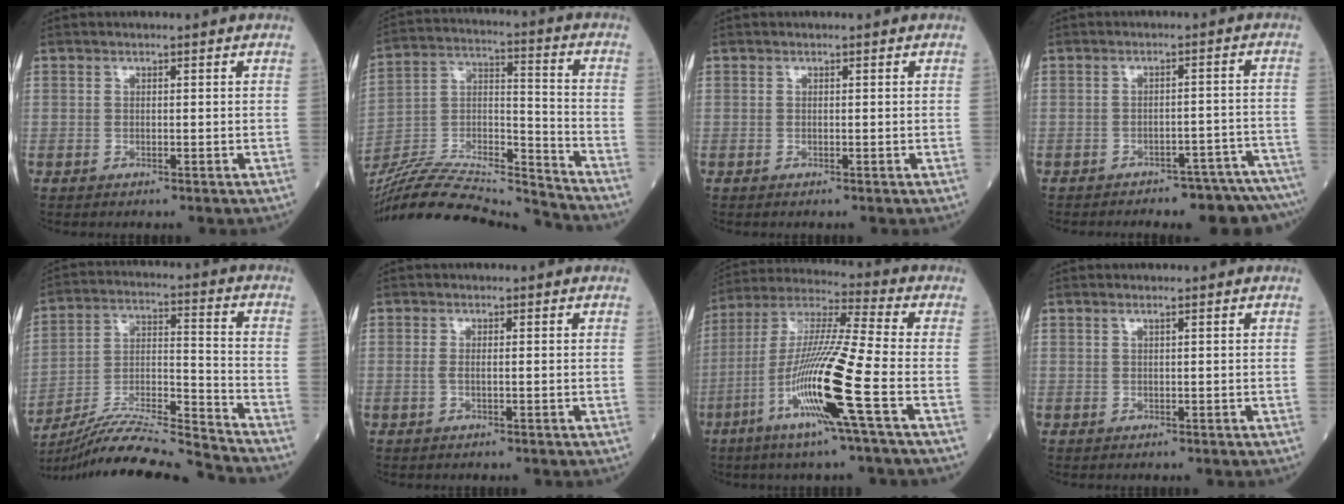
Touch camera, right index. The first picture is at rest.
{"total": 22.1, "force": [-21.1, 0.7, 6.6], "torque": [-0.145, 0.009, -0.356]}
{"total": 0.0}
{"total": 11.4, "force": [-10.6, 1.4, 4.2], "torque": [-0.025, 0.018, -0.115]}
{"total": 17.6, "force": [-16.8, -1.8, 4.8], "torque": [-0.090, 0.007, -0.289]}
{"total": 0.9, "force": [0.0, 0.2, 0.8], "torque": [-0.021, 0.000, 0.000]}
{"total": 15.8, "force": [-5.8, -1.2, 14.7], "torque": [-0.297, -0.016, -0.115]}
{"total": 0.6, "force": [0.5, -0.1, 0.3], "torque": [-0.017, 0.003, 0.015]}